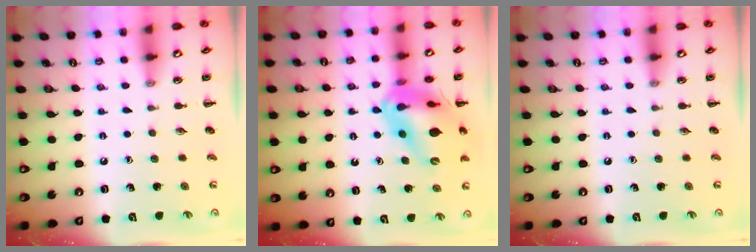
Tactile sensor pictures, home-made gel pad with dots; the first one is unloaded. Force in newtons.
{"total": 17.9, "press": 17.6, "slide": 3.5}
{"total": 0.0}